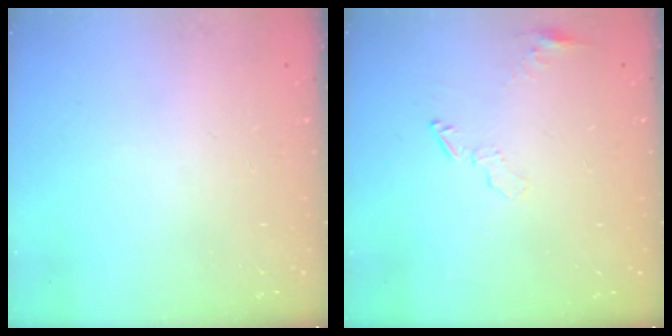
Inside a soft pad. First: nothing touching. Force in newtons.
{"total": 4.8, "press": 4.8, "slide": 0.2}